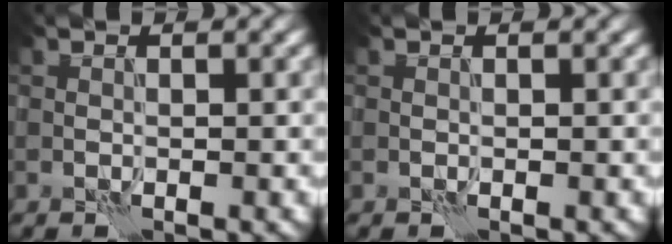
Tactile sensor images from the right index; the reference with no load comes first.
{"total": 0.0}